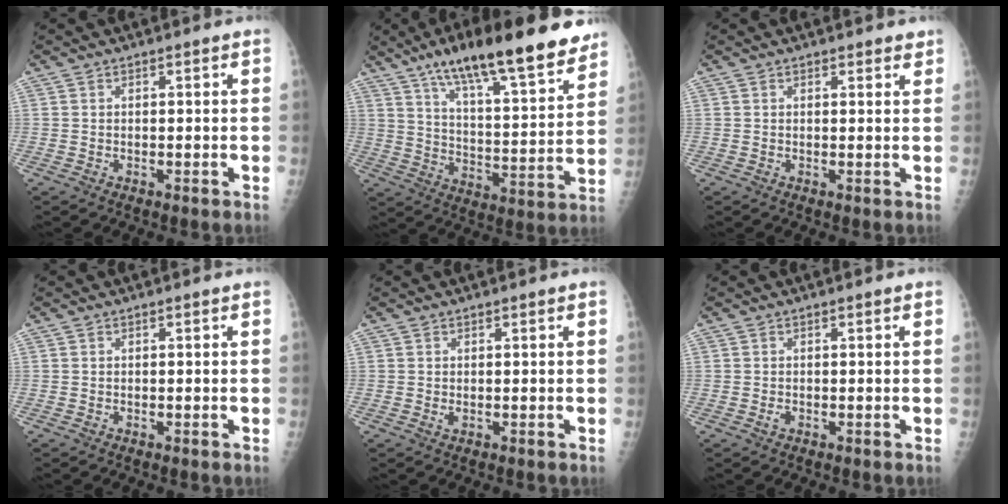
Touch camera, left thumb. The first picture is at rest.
{"total": 23.9, "force": [16.7, 5.5, 16.2], "torque": [-0.228, -0.058, 0.266]}
{"total": 1.7, "force": [1.4, 0.7, 0.7], "torque": [0.004, -0.006, 0.014]}
{"total": 0.0}
{"total": 1.1, "force": [0.2, 0.5, 1.0], "torque": [-0.017, 0.003, 0.007]}
{"total": 0.9, "force": [-0.1, 0.5, 0.7], "torque": [-0.011, 0.004, -0.001]}